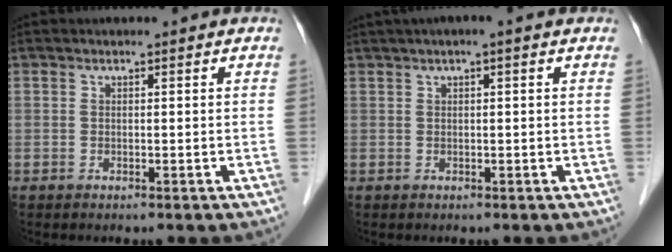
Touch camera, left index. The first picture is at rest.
{"total": 2.8, "force": [1.5, 0.1, 2.3], "torque": [-0.043, 0.016, 0.025]}